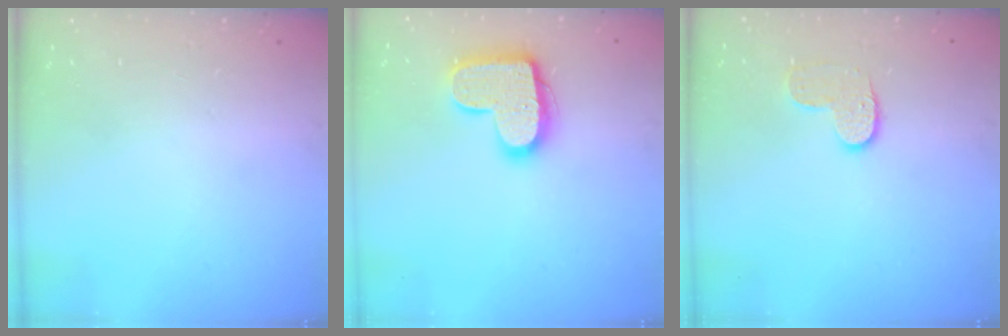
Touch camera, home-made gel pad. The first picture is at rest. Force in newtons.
{"total": 15.5, "press": 15.4, "slide": 1.0}
{"total": 6.8, "press": 6.8, "slide": 0.2}